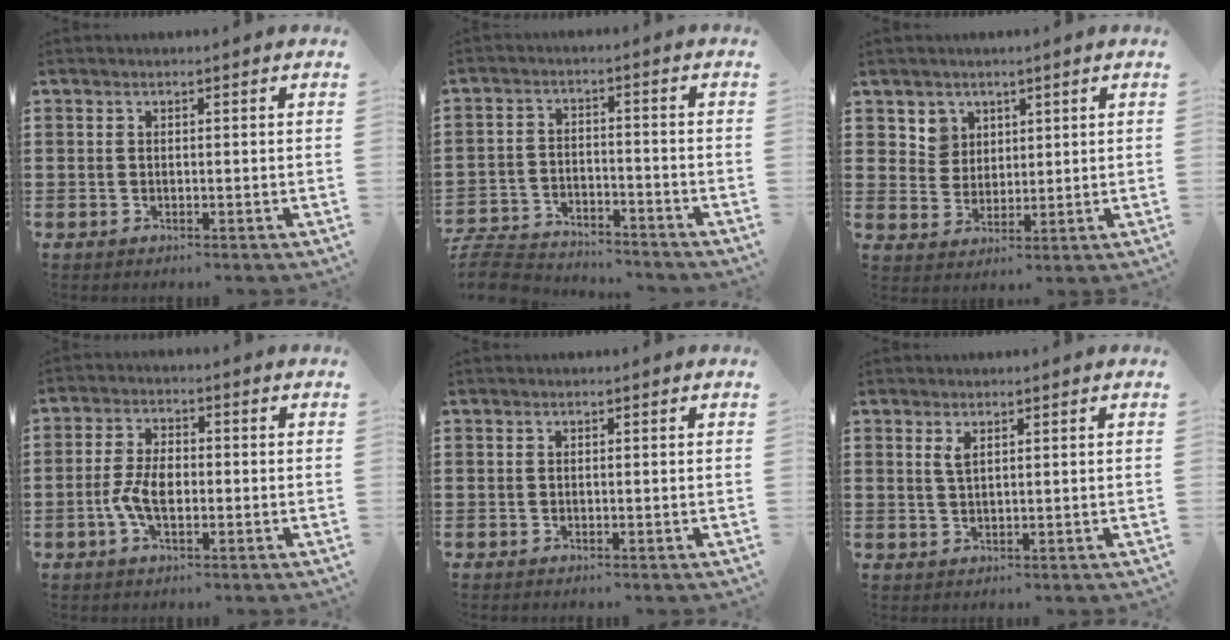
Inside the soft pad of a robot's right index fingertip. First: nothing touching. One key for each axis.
{"total": 5.8, "fx": -5.6, "fy": 0.7, "fz": 1.0, "tx": -0.036, "ty": 0.000, "tz": -0.115}
{"total": 4.5, "fx": 2.6, "fy": 3.6, "fz": 0.1, "tx": -0.015, "ty": 0.009, "tz": 0.047}
{"total": 5.2, "fx": -1.2, "fy": 2.9, "fz": 4.2, "tx": -0.104, "ty": 0.000, "tz": -0.029}
{"total": 0.0}
{"total": 1.8, "fx": 1.0, "fy": 0.6, "fz": 1.4, "tx": -0.030, "ty": 0.003, "tz": 0.017}